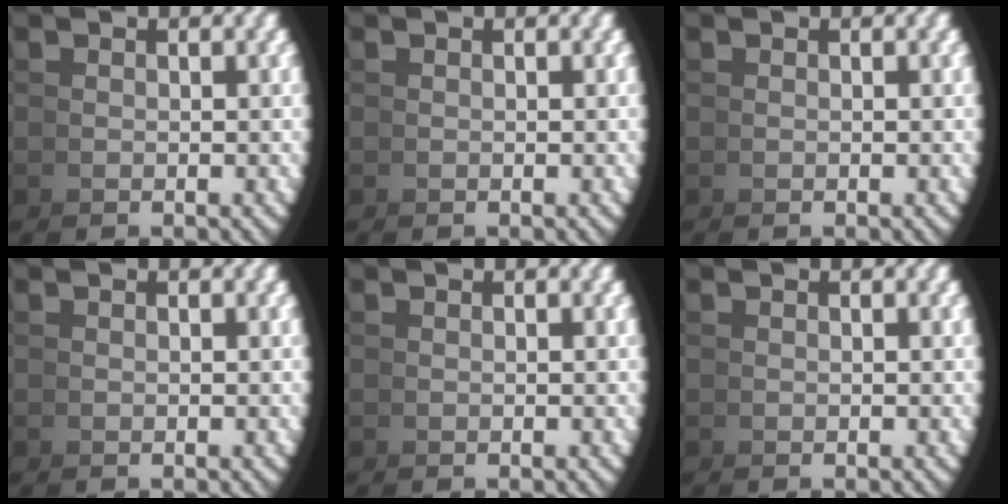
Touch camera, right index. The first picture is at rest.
{"total": 0.0}
{"total": 0.0}
{"total": 0.0}
{"total": 0.0}
{"total": 0.0}